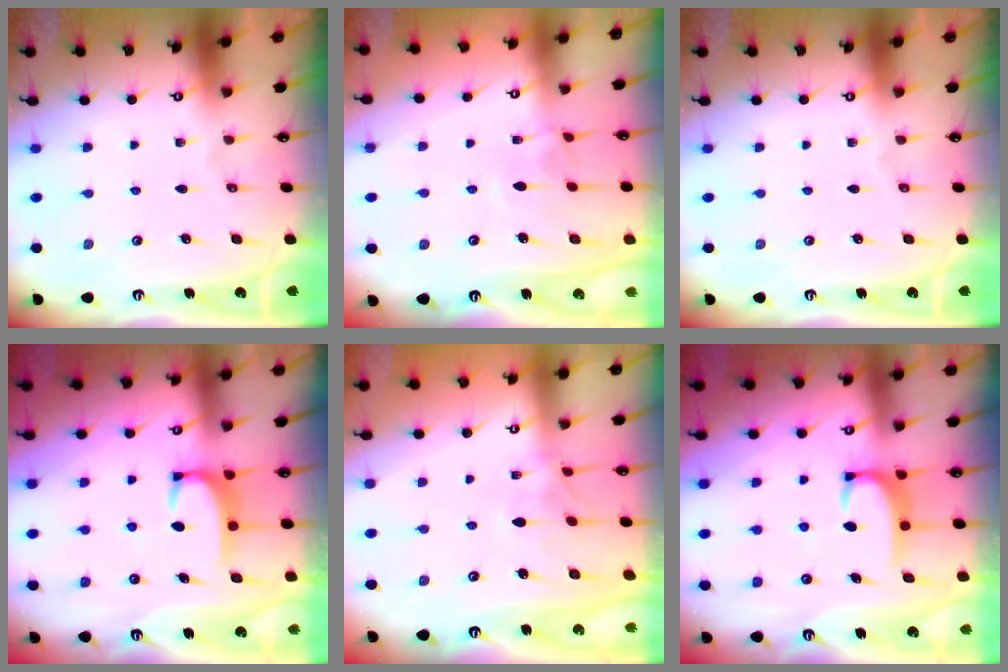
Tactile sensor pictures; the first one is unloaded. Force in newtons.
{"total": 3.0, "press": 3.0, "slide": 0.4}
{"total": 0.0}
{"total": 3.1, "press": 3.1, "slide": 0.6}
{"total": 2.3, "press": 2.2, "slide": 0.8}
{"total": 2.9, "press": 2.8, "slide": 0.5}